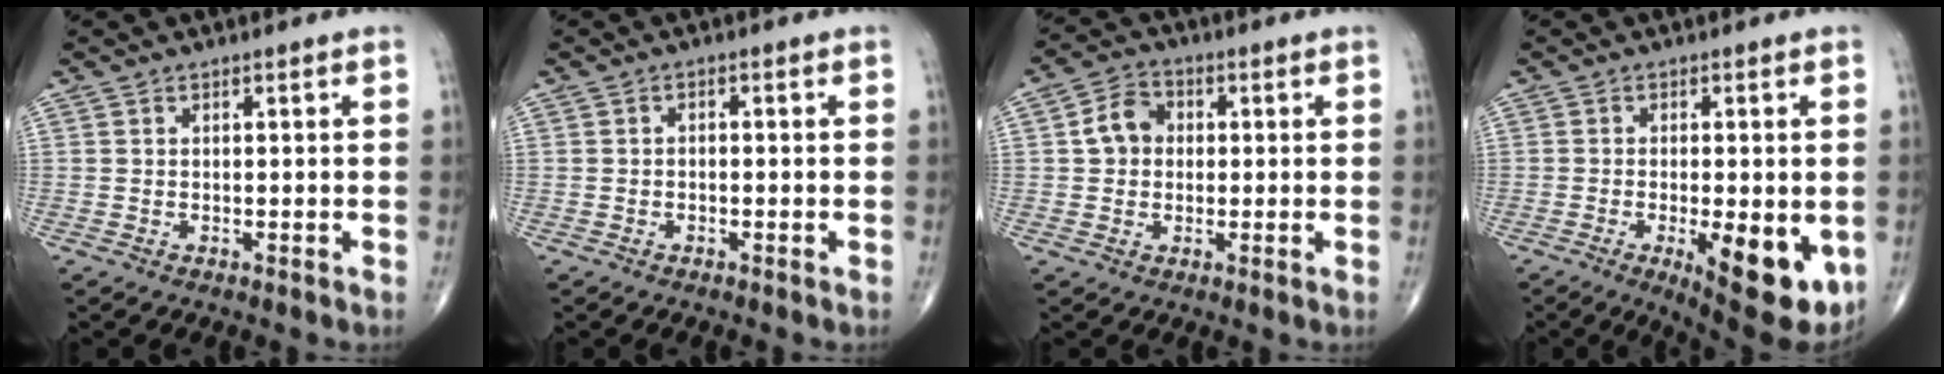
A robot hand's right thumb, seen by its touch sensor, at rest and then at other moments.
{"total": 0.8, "force": [-0.3, 0.5, 0.5], "torque": [-0.005, 0.007, -0.008]}
{"total": 6.1, "force": [0.5, 5.1, 3.3], "torque": [-0.047, 0.016, 0.000]}
{"total": 13.6, "force": [-3.9, 4.9, 12.1], "torque": [-0.140, -0.017, -0.041]}